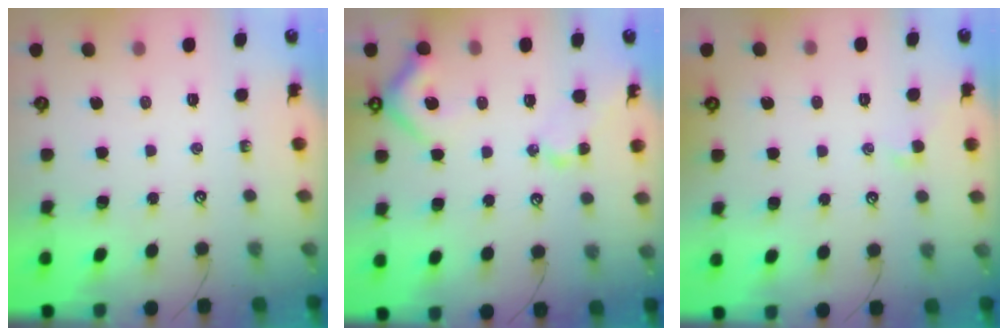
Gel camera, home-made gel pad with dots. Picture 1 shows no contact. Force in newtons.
{"total": 8.9, "press": 8.8, "slide": 1.3}
{"total": 0.0}